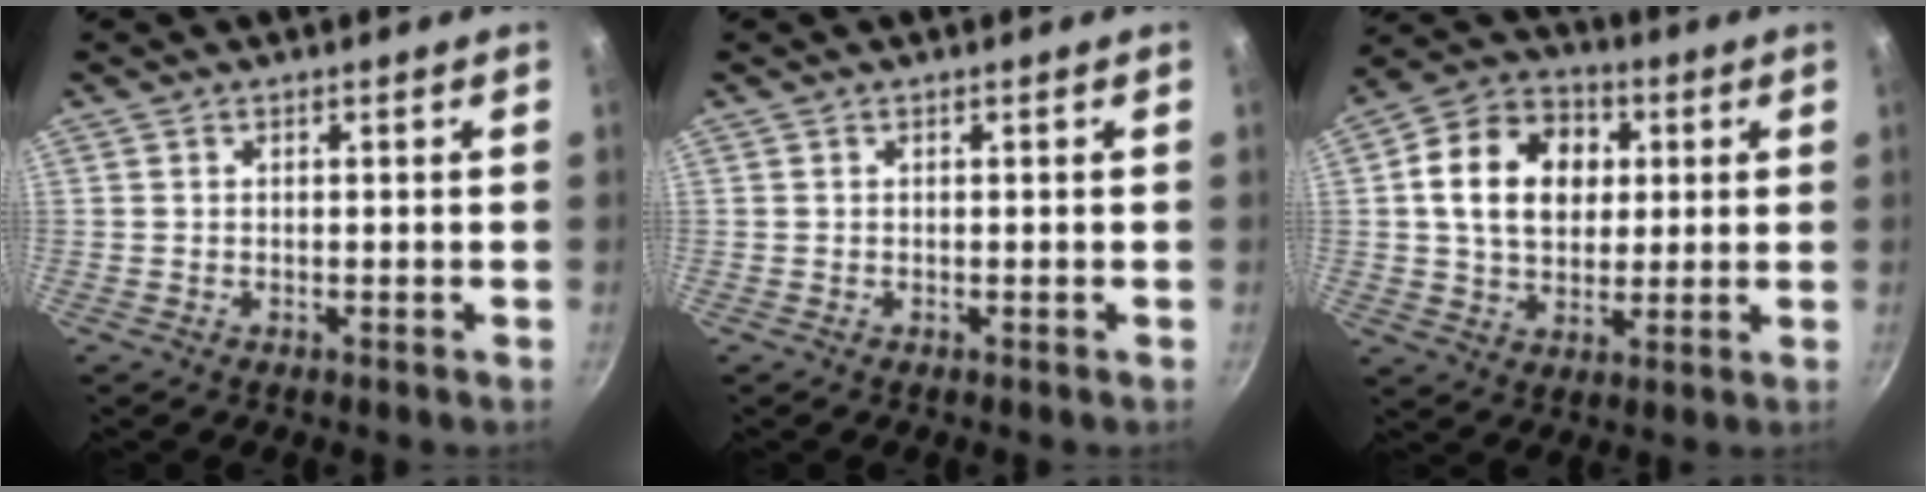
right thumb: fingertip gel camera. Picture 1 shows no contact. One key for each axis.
{"total": 0.0}
{"total": 15.7, "fx": 3.0, "fy": 11.9, "fz": 9.7, "tx": -0.139, "ty": 0.014, "tz": 0.040}